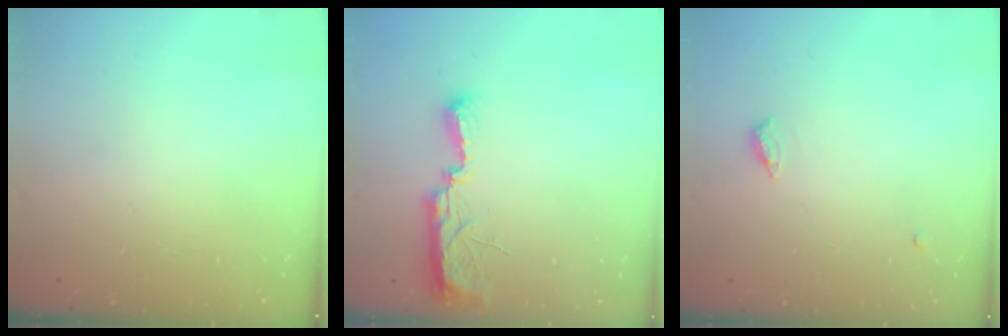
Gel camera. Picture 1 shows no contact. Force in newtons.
{"total": 7.9, "press": 7.8, "slide": 0.8}
{"total": 4.5, "press": 4.5, "slide": 0.4}